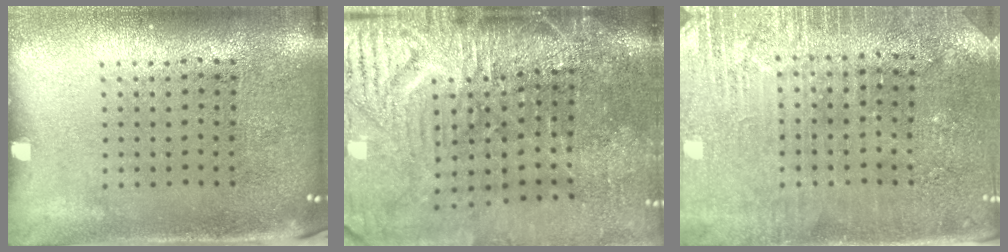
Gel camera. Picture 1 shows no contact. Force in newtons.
{"total": 4.8, "press": 3.9, "slide": 2.7}
{"total": 2.8, "press": 2.8, "slide": 0.5}